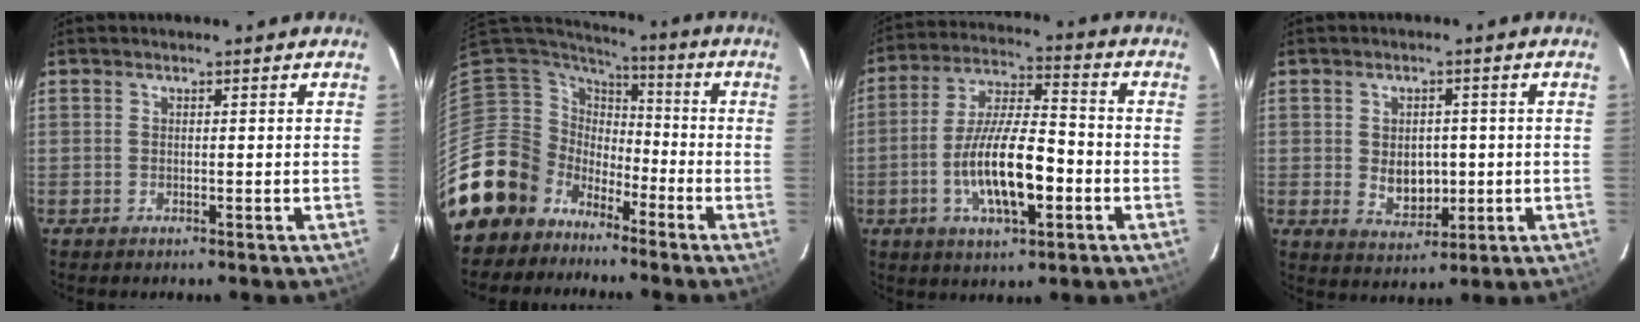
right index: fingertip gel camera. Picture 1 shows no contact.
{"total": 12.4, "force": [-7.7, 9.7, 0.8], "torque": [-0.049, 0.030, -0.147]}
{"total": 14.3, "force": [-4.2, 4.4, 13.0], "torque": [-0.252, -0.003, -0.073]}
{"total": 6.4, "force": [-0.4, 4.7, 4.4], "torque": [-0.077, -0.005, 0.008]}